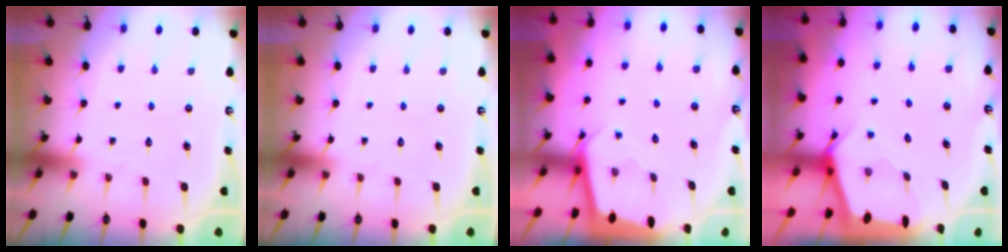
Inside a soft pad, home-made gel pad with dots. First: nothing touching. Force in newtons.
{"total": 0.0}
{"total": 2.0, "press": 2.0, "slide": 0.1}
{"total": 2.7, "press": 2.7, "slide": 0.1}